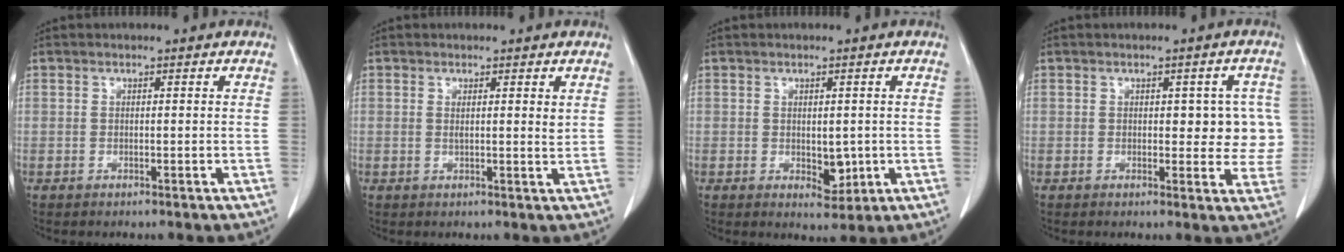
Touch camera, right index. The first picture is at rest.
{"total": 1.8, "force": [0.8, 0.2, 1.6], "torque": [-0.030, -0.004, 0.012]}
{"total": 3.2, "force": [-0.4, 1.9, 2.5], "torque": [-0.034, -0.006, 0.006]}
{"total": 5.7, "force": [0.5, 3.0, 4.8], "torque": [-0.035, 0.016, 0.007]}